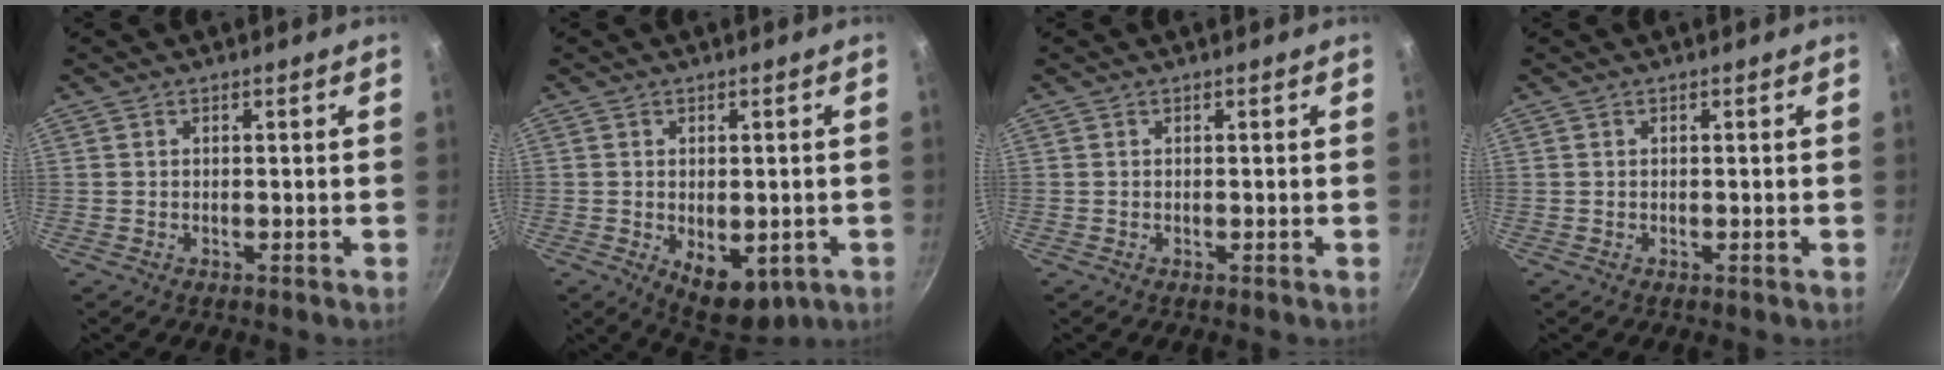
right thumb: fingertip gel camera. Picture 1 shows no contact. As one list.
[{"total": 8.6, "force": [-2.1, 5.1, 6.7], "torque": [-0.072, -0.008, -0.014]}, {"total": 0.0}, {"total": 0.0}]